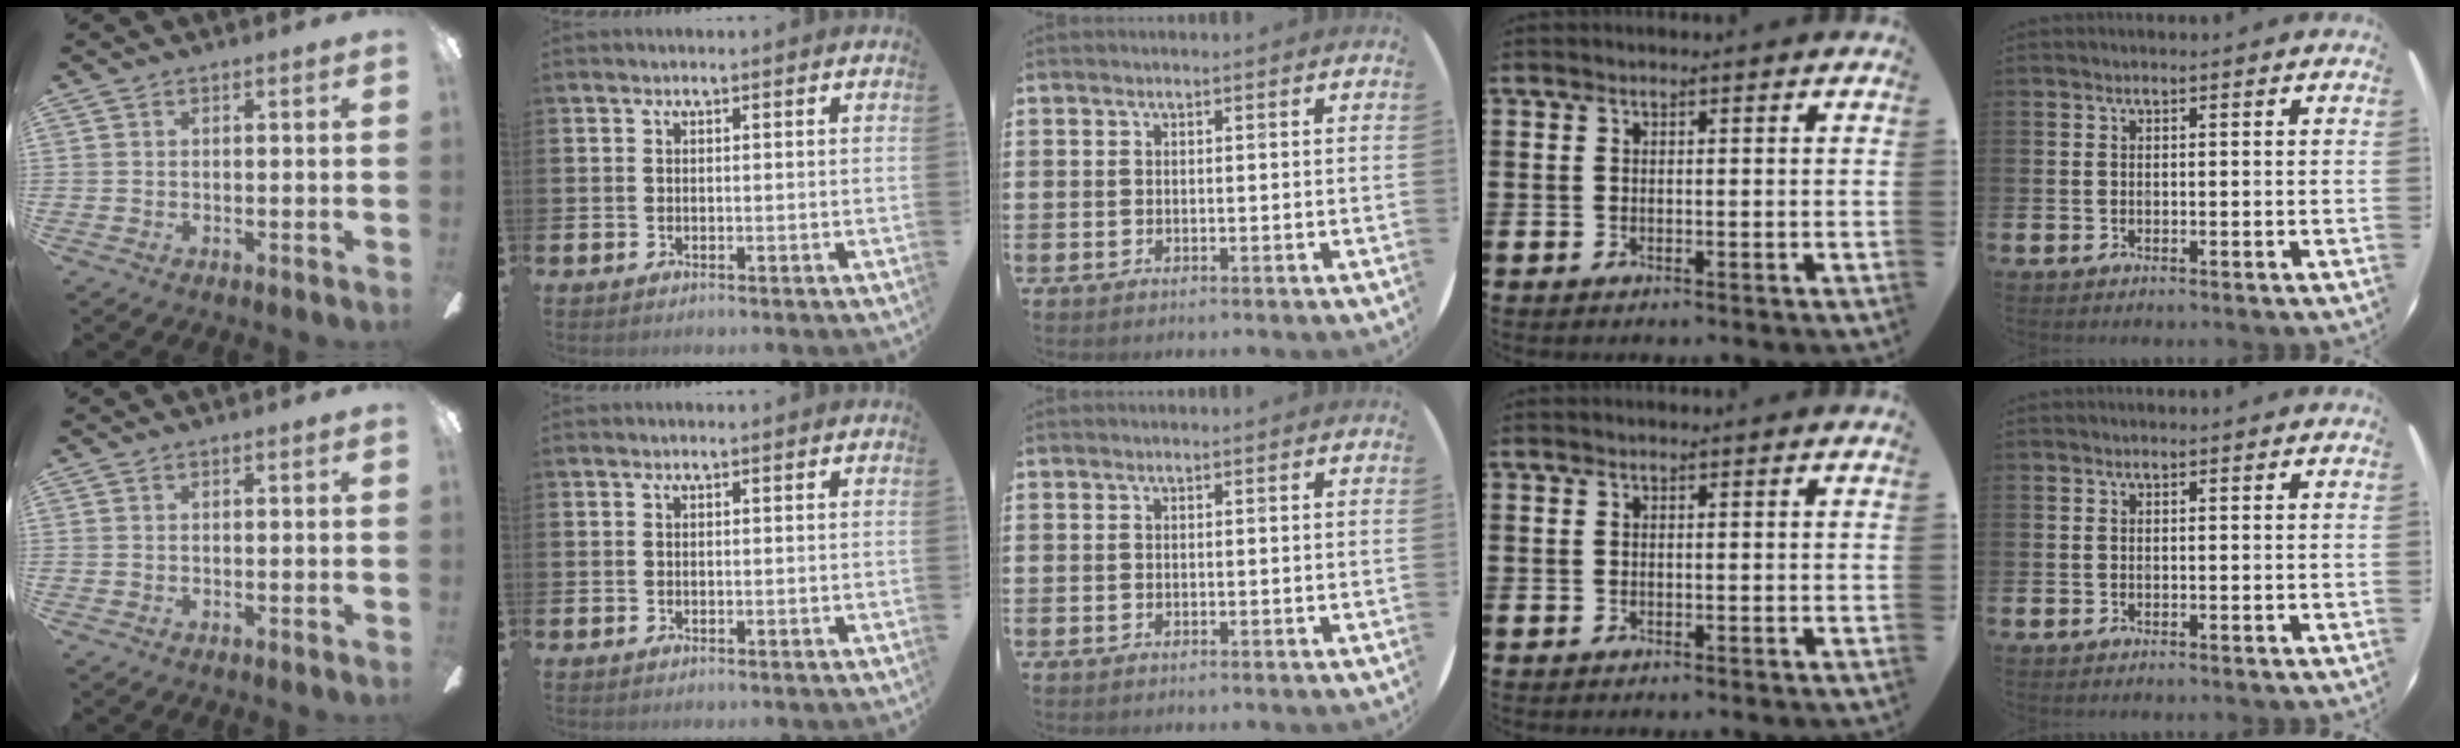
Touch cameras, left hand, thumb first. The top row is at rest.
{}